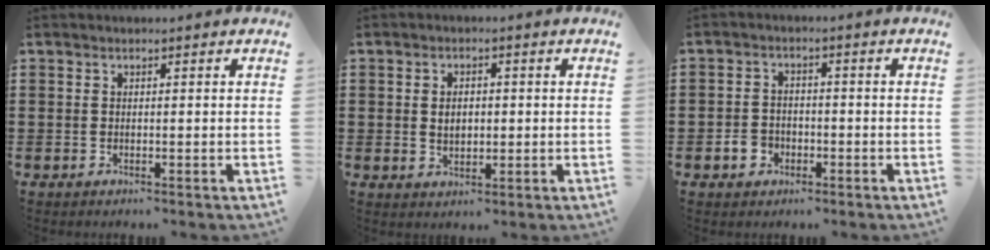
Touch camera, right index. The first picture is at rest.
{"total": 2.8, "force": [0.1, 1.7, 2.3], "torque": [-0.040, 0.001, -0.001]}
{"total": 3.1, "force": [-1.5, 2.5, 1.2], "torque": [-0.031, 0.003, -0.031]}